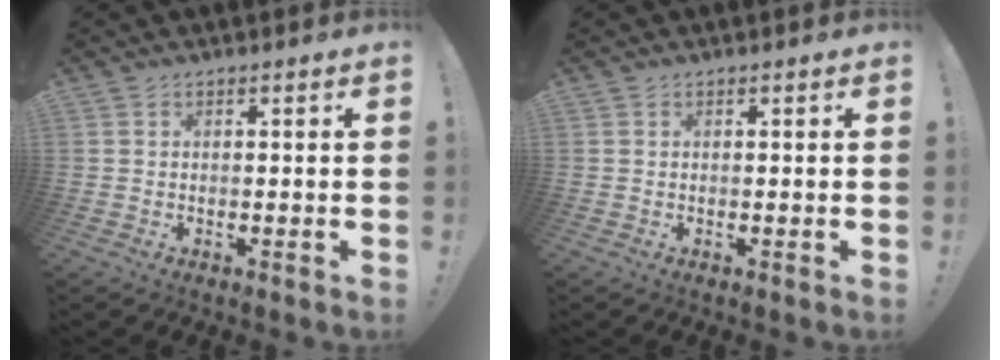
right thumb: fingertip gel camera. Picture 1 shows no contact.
{"total": 0.0}